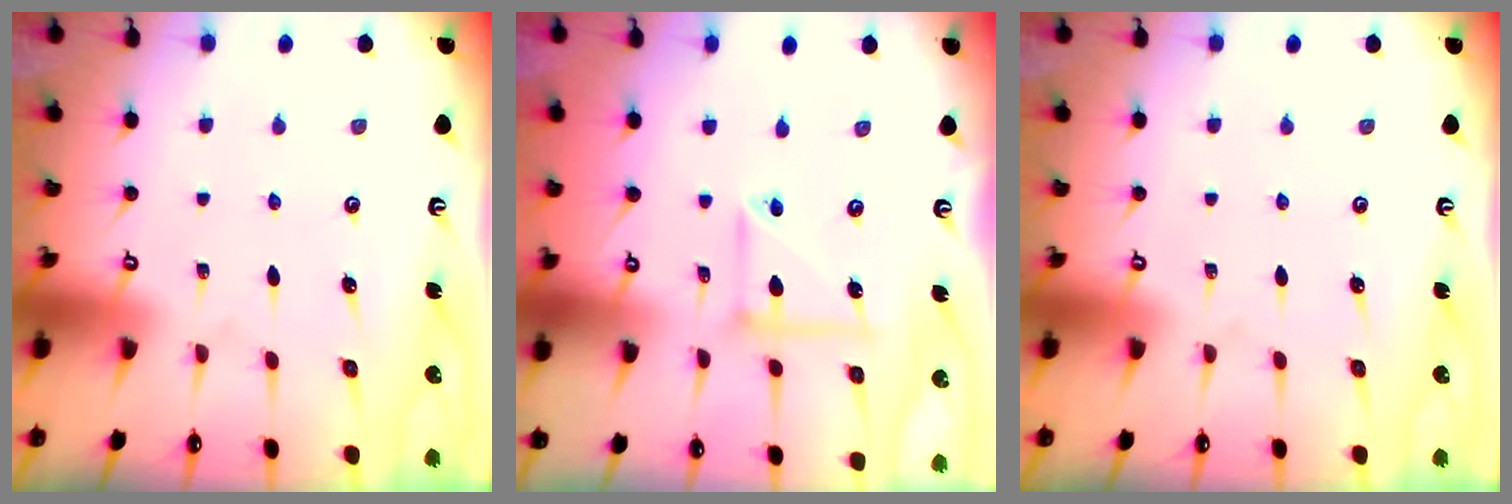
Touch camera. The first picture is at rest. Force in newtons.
{"total": 7.0, "press": 7.0, "slide": 0.4}
{"total": 0.0}